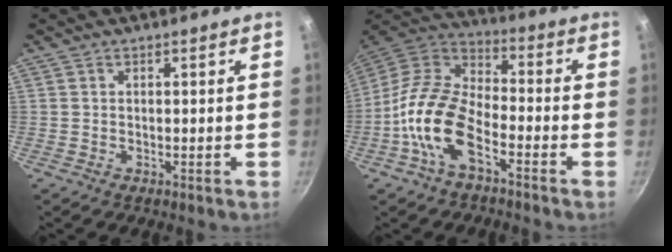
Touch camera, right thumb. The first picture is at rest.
{"total": 14.9, "force": [-6.2, 7.6, 11.3], "torque": [-0.201, 0.051, -0.137]}